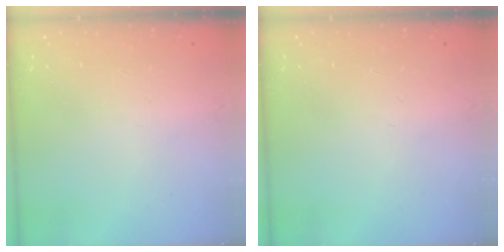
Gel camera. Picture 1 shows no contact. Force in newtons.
{"total": 0.0}